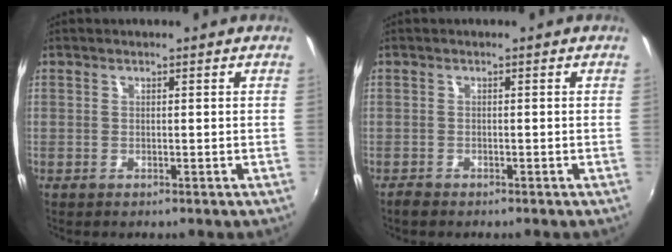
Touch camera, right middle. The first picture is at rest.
{"total": 1.5, "force": [-1.3, 0.6, 0.4], "torque": [-0.013, -0.005, -0.027]}